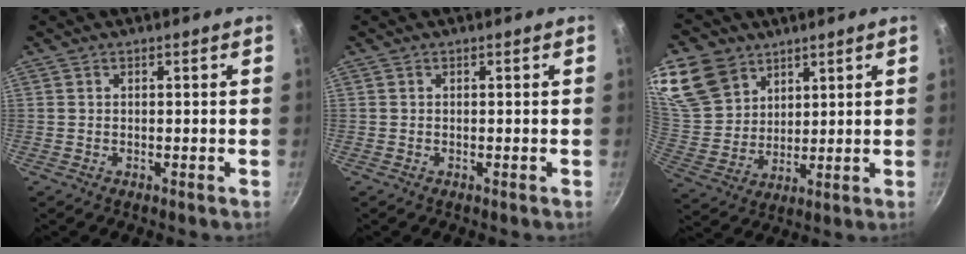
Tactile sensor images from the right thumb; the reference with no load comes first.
{"total": 0.0}
{"total": 16.3, "force": [9.7, 11.6, 6.2], "torque": [-0.117, -0.031, 0.196]}